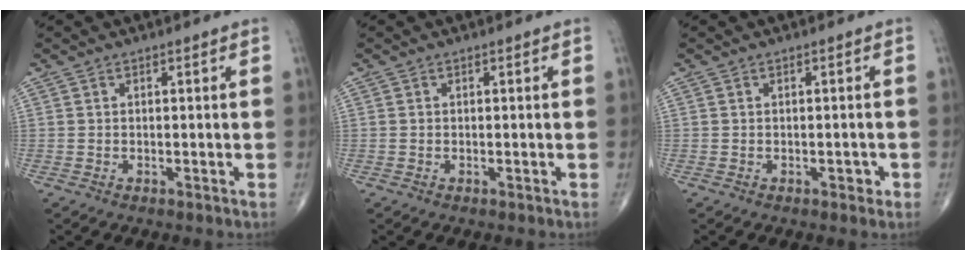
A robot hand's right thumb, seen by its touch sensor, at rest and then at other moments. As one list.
[{"total": 0.0}, {"total": 1.3, "force": [-0.6, 0.9, 0.9], "torque": [-0.003, 0.002, -0.009]}]